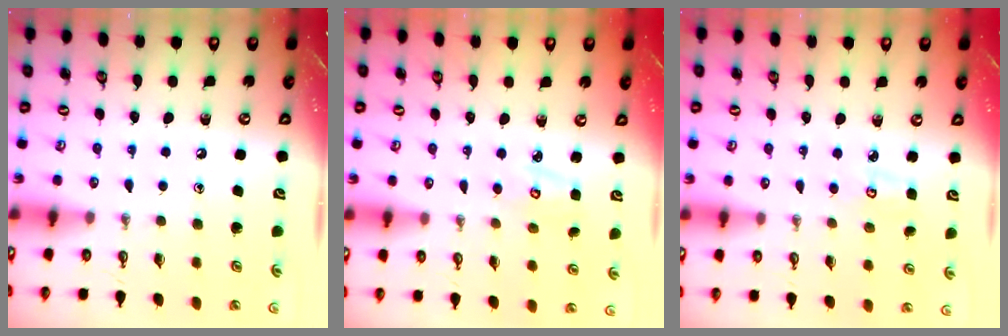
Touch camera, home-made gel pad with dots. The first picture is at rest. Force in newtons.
{"total": 3.8, "press": 3.8, "slide": 0.4}
{"total": 4.2, "press": 4.1, "slide": 0.5}